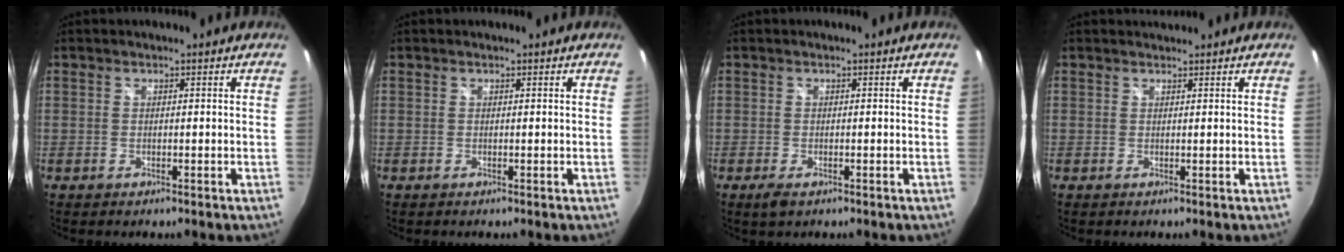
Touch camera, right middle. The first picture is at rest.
{"total": 0.0}
{"total": 2.2, "force": [-1.3, 1.0, 1.4], "torque": [-0.028, -0.008, -0.021]}
{"total": 0.7, "force": [0.7, 0.1, -0.1], "torque": [0.004, 0.002, 0.013]}